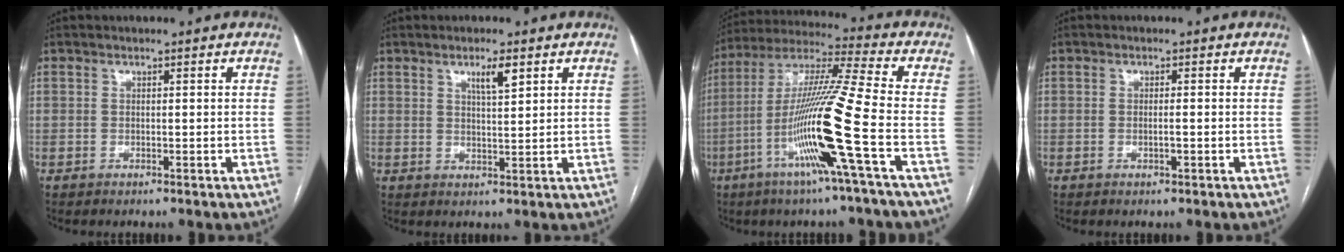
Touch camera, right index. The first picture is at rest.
{"total": 3.5, "force": [2.0, 0.4, 2.9], "torque": [-0.049, -0.003, 0.036]}
{"total": 17.1, "force": [-5.7, -2.0, 16.0], "torque": [-0.312, -0.015, -0.116]}
{"total": 1.2, "force": [-0.2, 0.2, 1.1], "torque": [-0.024, -0.002, -0.003]}